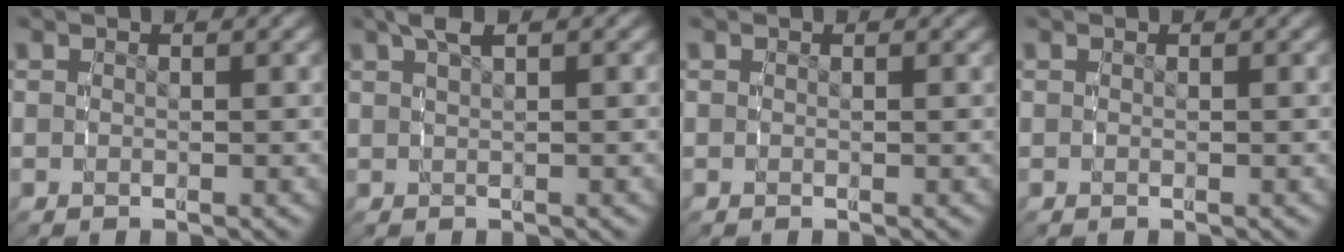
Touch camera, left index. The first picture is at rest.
{"total": 1.7, "force": [1.2, -0.3, 1.1], "torque": [-0.019, 0.007, 0.026]}
{"total": 0.0}
{"total": 0.0}